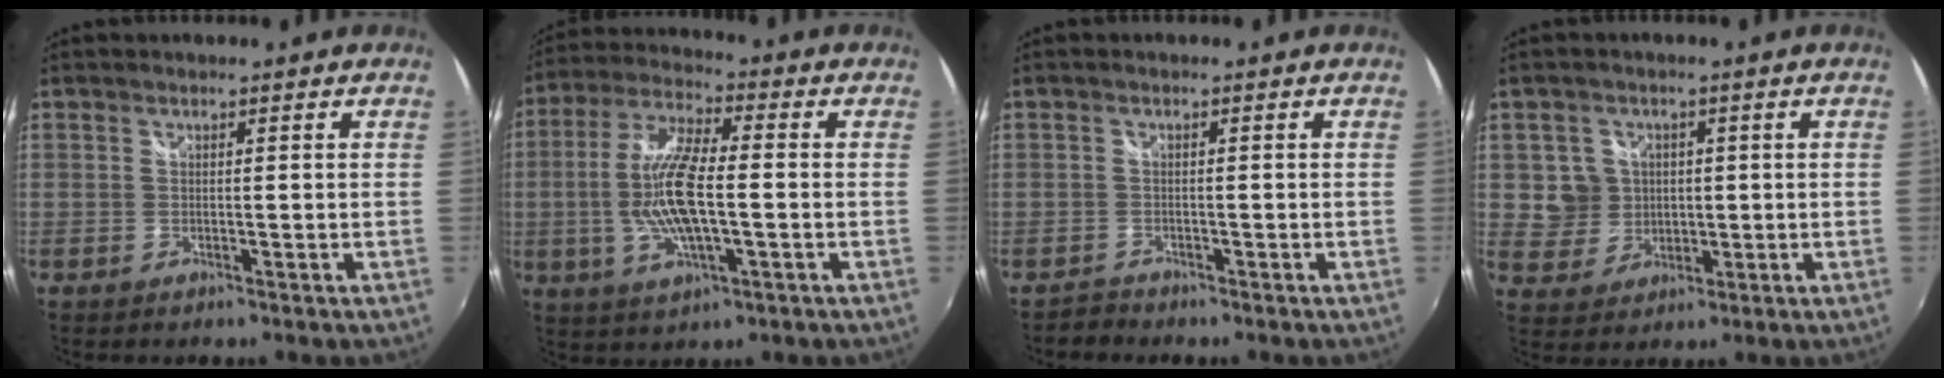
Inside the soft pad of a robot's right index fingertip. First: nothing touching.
{"total": 13.1, "force": [-1.5, 4.0, 12.4], "torque": [-0.252, 0.001, -0.030]}
{"total": 1.7, "force": [-1.4, 0.8, -0.5], "torque": [0.004, 0.006, -0.027]}
{"total": 6.1, "force": [0.7, 6.0, 1.1], "torque": [-0.030, 0.012, 0.023]}